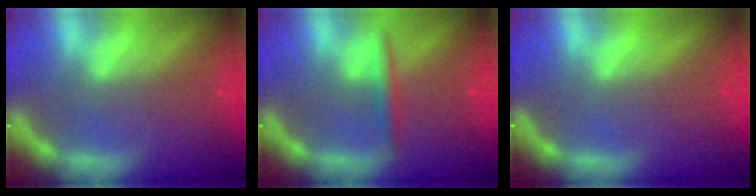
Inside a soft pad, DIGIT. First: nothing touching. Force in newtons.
{"total": 1.9}
{"total": 0.0}